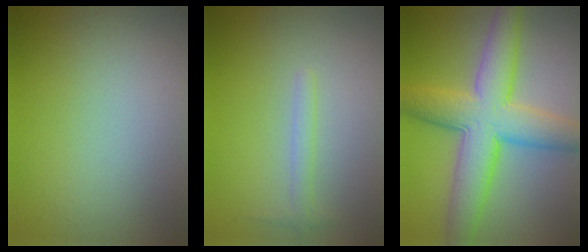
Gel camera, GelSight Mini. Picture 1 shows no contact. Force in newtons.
{"total": 1.1, "press": 1.1, "slide": 0.0}
{"total": 8.5, "press": 8.5, "slide": 0.2}